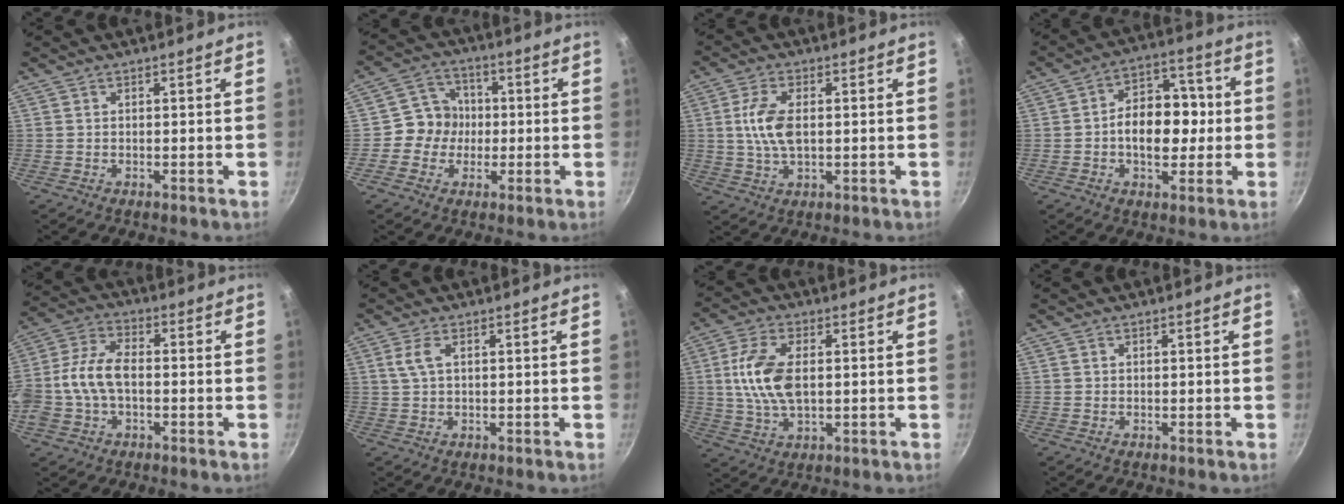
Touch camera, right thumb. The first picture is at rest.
{"total": 8.1, "force": [-0.9, 7.5, 3.0], "torque": [-0.012, 0.022, -0.028]}
{"total": 7.8, "force": [0.7, 3.9, 6.7], "torque": [-0.144, 0.000, 0.014]}
{"total": 12.6, "force": [-0.6, 8.1, 9.6], "torque": [-0.112, 0.030, -0.015]}
{"total": 11.9, "force": [-1.3, 7.1, 9.4], "torque": [-0.204, 0.035, -0.029]}
{"total": 3.1, "force": [1.0, 1.4, 2.6], "torque": [-0.070, 0.010, 0.022]}
{"total": 11.3, "force": [1.1, 5.8, 9.6], "torque": [-0.203, 0.001, 0.024]}
{"total": 0.0}